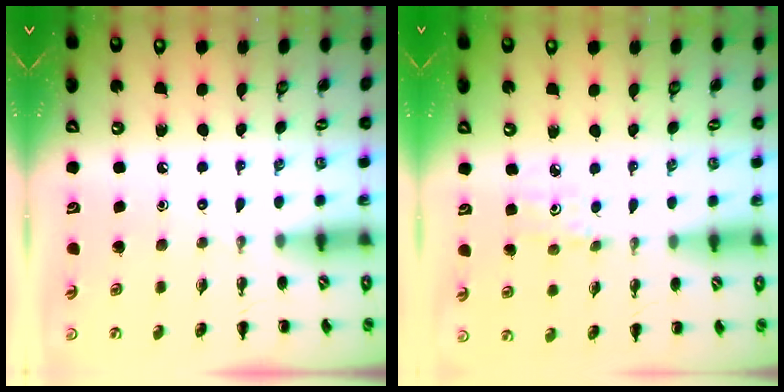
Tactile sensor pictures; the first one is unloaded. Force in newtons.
{"total": 3.8, "press": 3.7, "slide": 0.9}